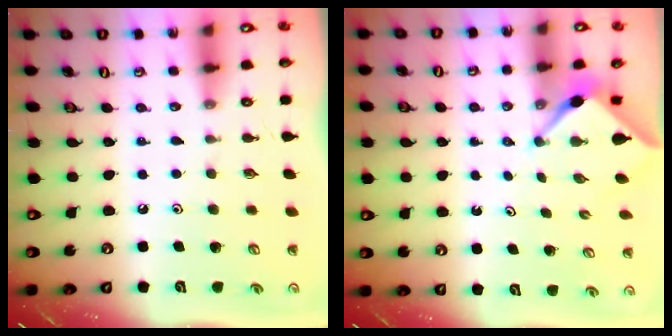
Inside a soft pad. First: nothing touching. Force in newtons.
{"total": 3.3, "press": 3.3, "slide": 0.3}